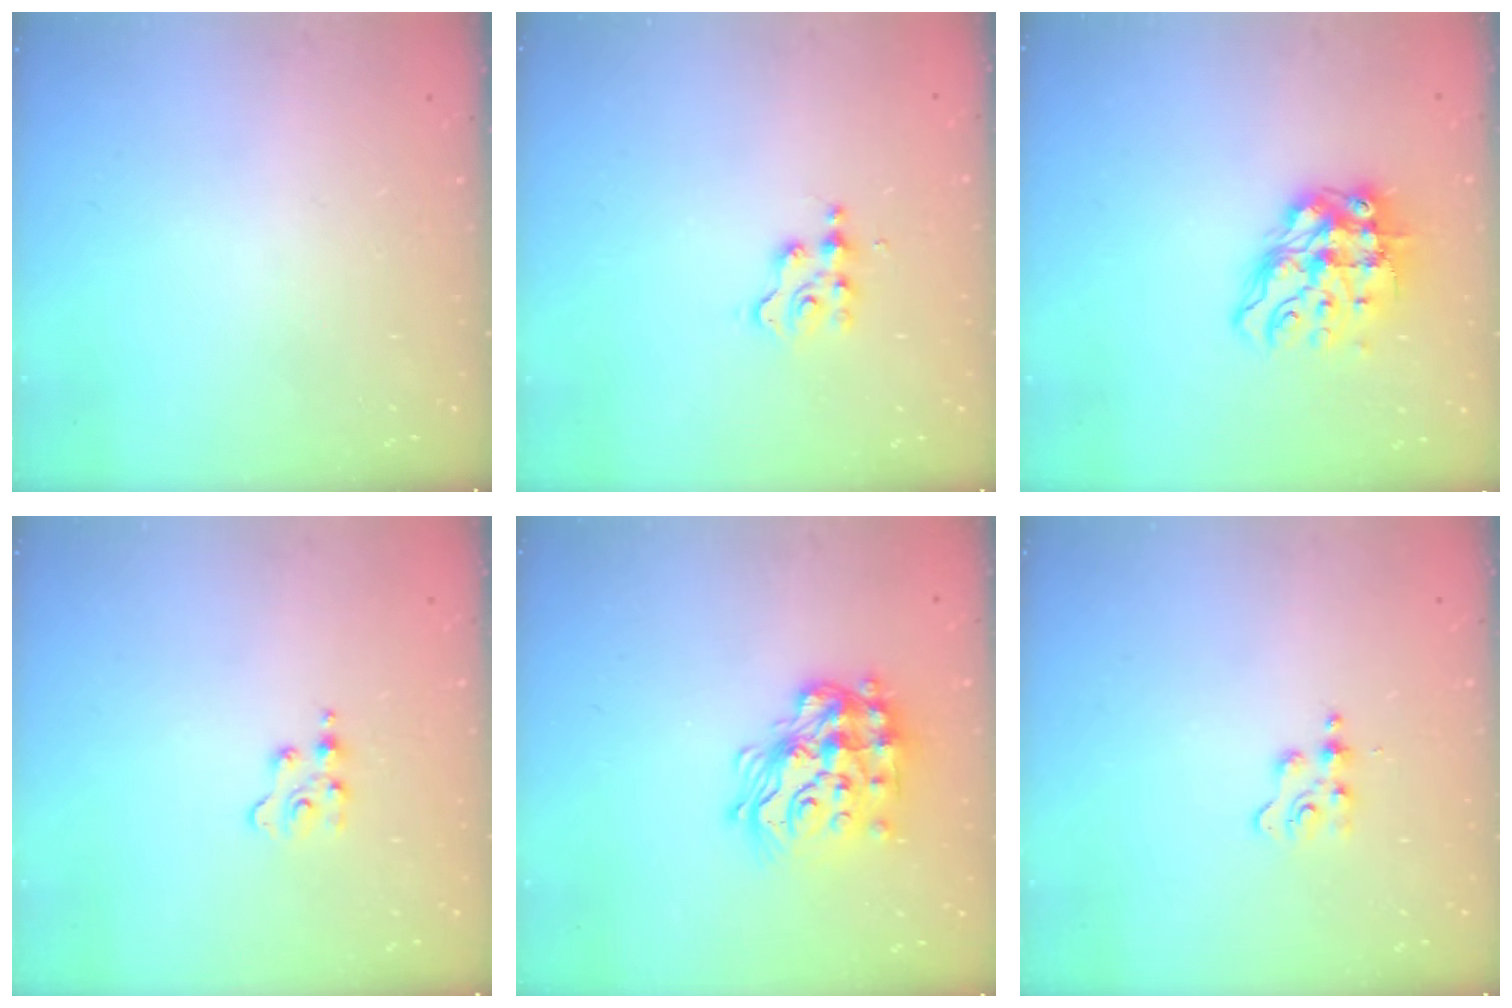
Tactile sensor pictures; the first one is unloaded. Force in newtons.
{"total": 2.9, "press": 2.9, "slide": 0.2}
{"total": 11.9, "press": 11.8, "slide": 1.4}
{"total": 2.3, "press": 2.3, "slide": 0.3}
{"total": 19.4, "press": 19.3, "slide": 1.2}
{"total": 3.2, "press": 3.2, "slide": 0.5}